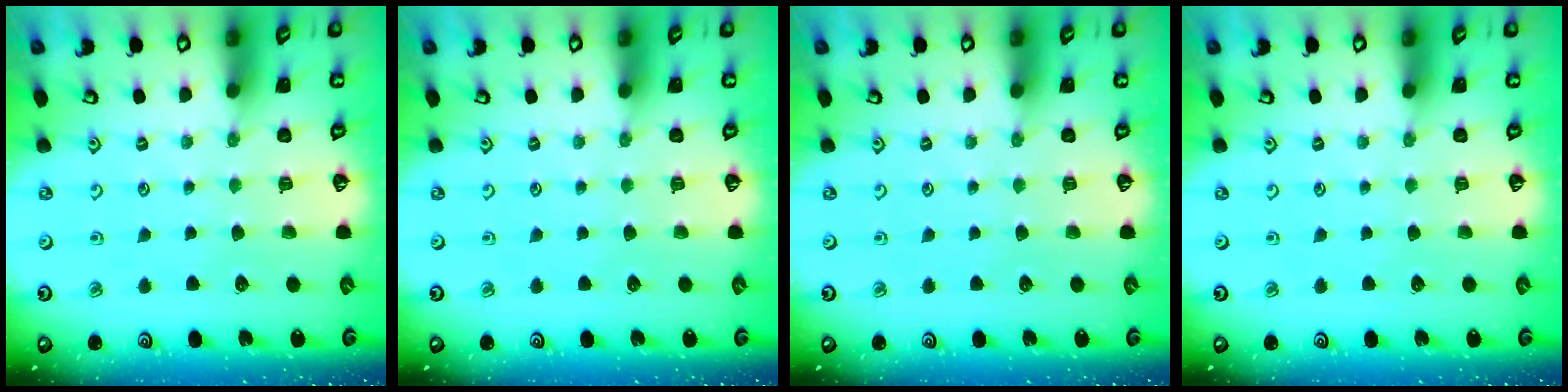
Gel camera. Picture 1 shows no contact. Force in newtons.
{"total": 0.0}
{"total": 0.0}
{"total": 0.0}